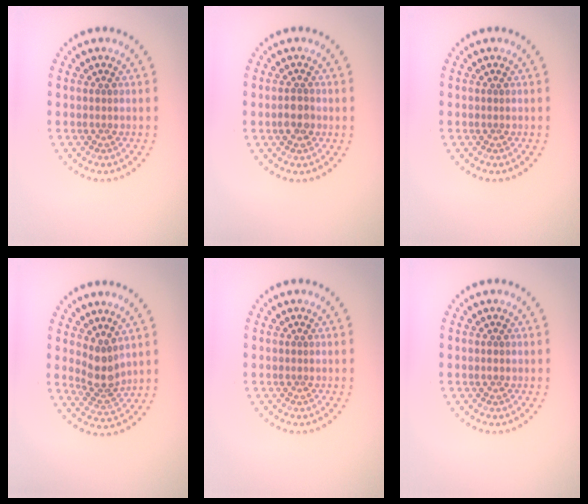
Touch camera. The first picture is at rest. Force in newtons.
{"total": 1.8, "press": 1.7, "slide": 0.6}
{"total": 0.0}
{"total": 2.6, "press": 2.1, "slide": 1.6}
{"total": 0.0}
{"total": 0.6, "press": 0.6, "slide": 0.1}